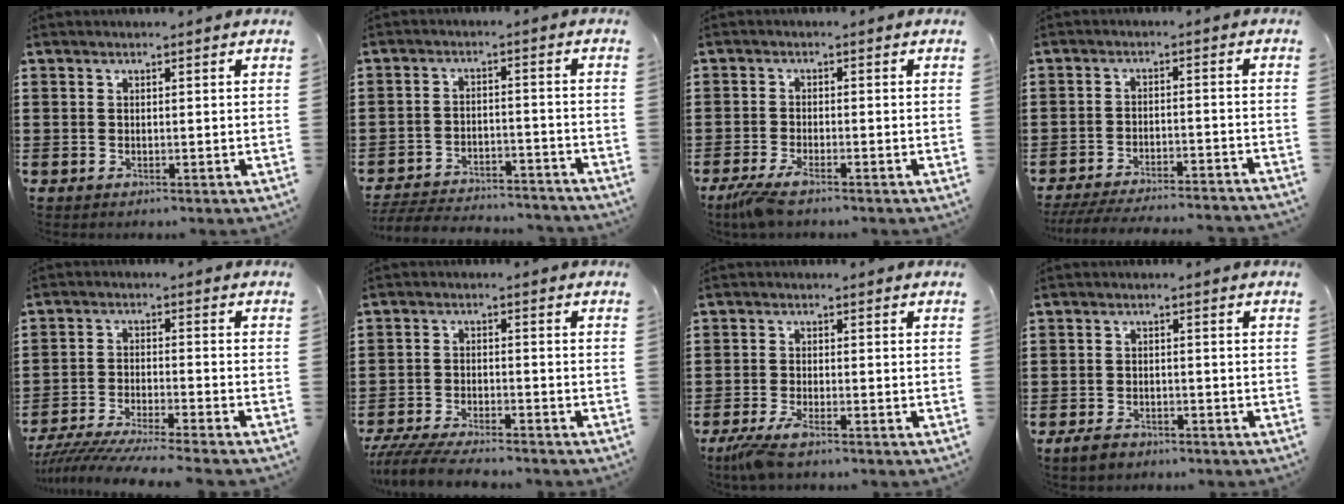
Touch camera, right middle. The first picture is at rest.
{"total": 5.1, "force": [-5.0, 0.4, 0.6], "torque": [-0.017, 0.005, -0.104]}
{"total": 3.1, "force": [-2.5, 0.1, 1.9], "torque": [-0.048, -0.010, -0.050]}
{"total": 5.1, "force": [-4.9, -0.1, 1.4], "torque": [-0.028, -0.006, -0.097]}
{"total": 6.1, "force": [-5.8, -0.3, 1.7], "torque": [-0.045, -0.017, -0.118]}
{"total": 5.4, "force": [-5.1, 0.5, 1.6], "torque": [-0.044, -0.008, -0.103]}
{"total": 3.3, "force": [-2.5, 0.2, 2.1], "torque": [-0.058, -0.013, -0.053]}
{"total": 2.4, "force": [-2.0, 1.2, 0.8], "torque": [-0.026, 0.002, -0.042]}